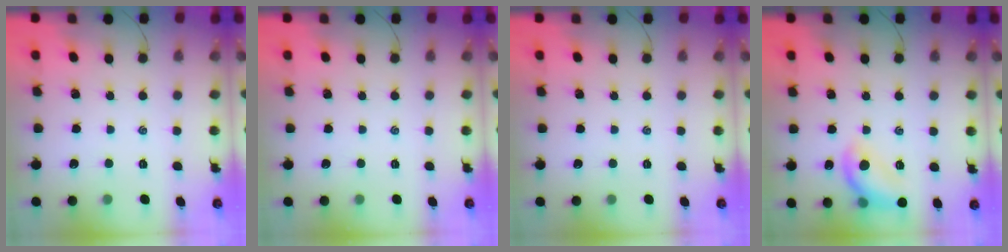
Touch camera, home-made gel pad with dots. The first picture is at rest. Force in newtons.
{"total": 0.0}
{"total": 0.0}
{"total": 13.9, "press": 13.9, "slide": 1.1}